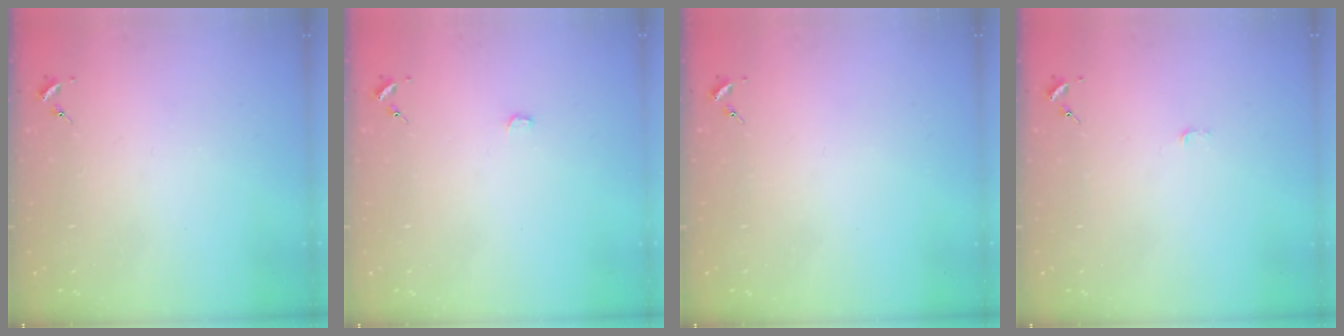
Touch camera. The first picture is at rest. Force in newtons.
{"total": 1.9, "press": 1.9, "slide": 0.2}
{"total": 0.0}
{"total": 2.7, "press": 2.7, "slide": 0.3}